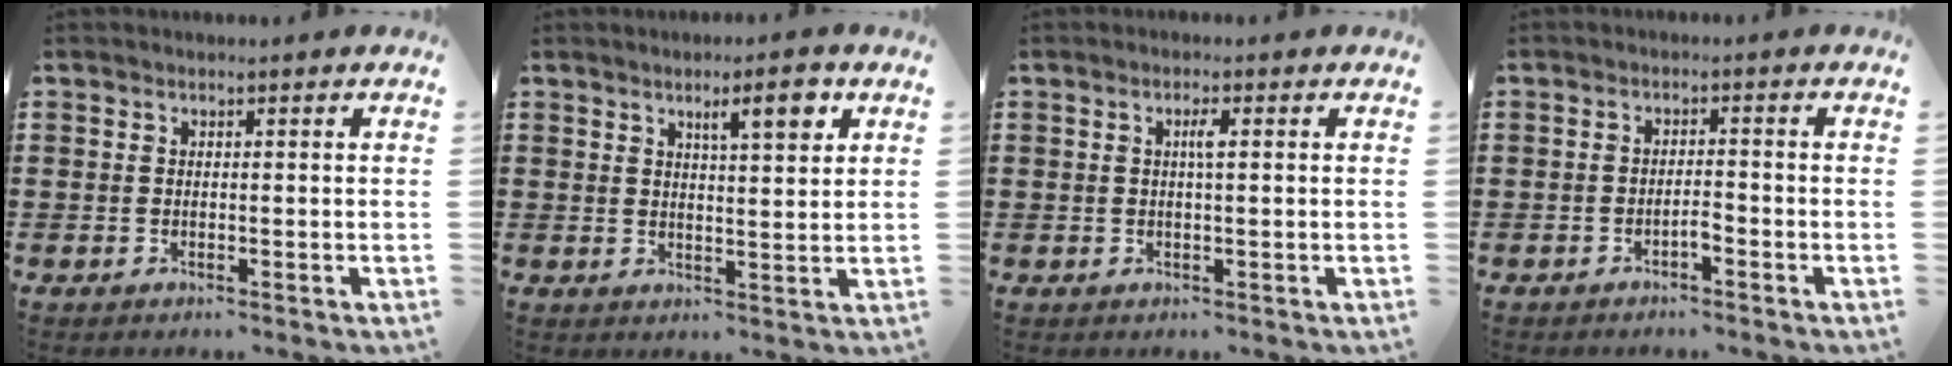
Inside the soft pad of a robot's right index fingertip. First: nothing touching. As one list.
[{"total": 5.3, "force": [2.9, 1.0, 4.3], "torque": [-0.067, -0.001, 0.042]}, {"total": 1.7, "force": [0.3, 0.2, 1.6], "torque": [-0.033, 0.001, 0.003]}, {"total": 1.8, "force": [-1.3, 0.3, 1.3], "torque": [-0.027, -0.001, -0.023]}]